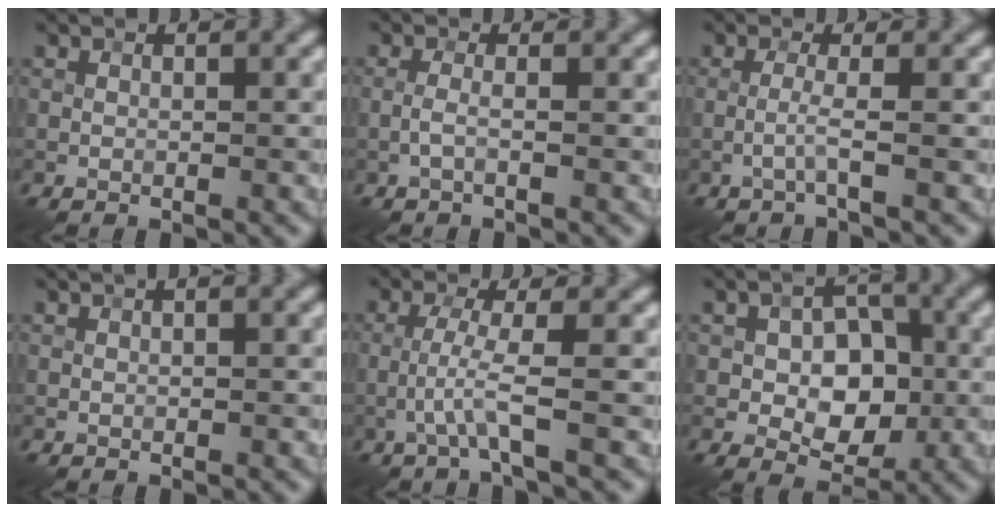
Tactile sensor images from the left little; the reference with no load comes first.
{"total": 1.2, "force": [-0.4, 0.1, 1.1], "torque": [-0.025, 0.004, -0.013]}
{"total": 1.6, "force": [-0.7, -0.2, 1.4], "torque": [-0.030, 0.007, -0.020]}
{"total": 0.6, "force": [0.2, 0.1, 0.5], "torque": [-0.007, 0.004, 0.004]}
{"total": 2.6, "force": [-1.0, -0.2, 2.4], "torque": [-0.054, 0.008, -0.025]}
{"total": 6.6, "force": [-0.4, 4.4, 4.9], "torque": [-0.077, -0.003, -0.009]}